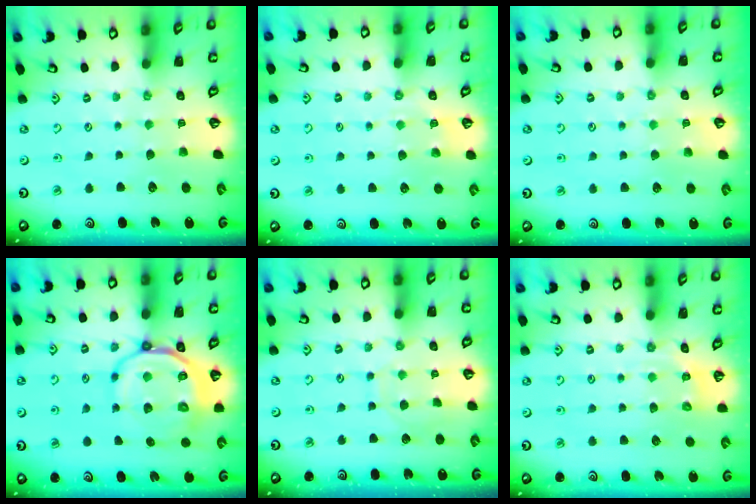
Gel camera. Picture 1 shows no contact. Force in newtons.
{"total": 3.4, "press": 3.2, "slide": 1.1}
{"total": 4.7, "press": 4.6, "slide": 0.4}
{"total": 14.3, "press": 13.9, "slide": 3.0}
{"total": 6.0, "press": 6.0, "slide": 0.5}
{"total": 4.0, "press": 3.6, "slide": 1.7}